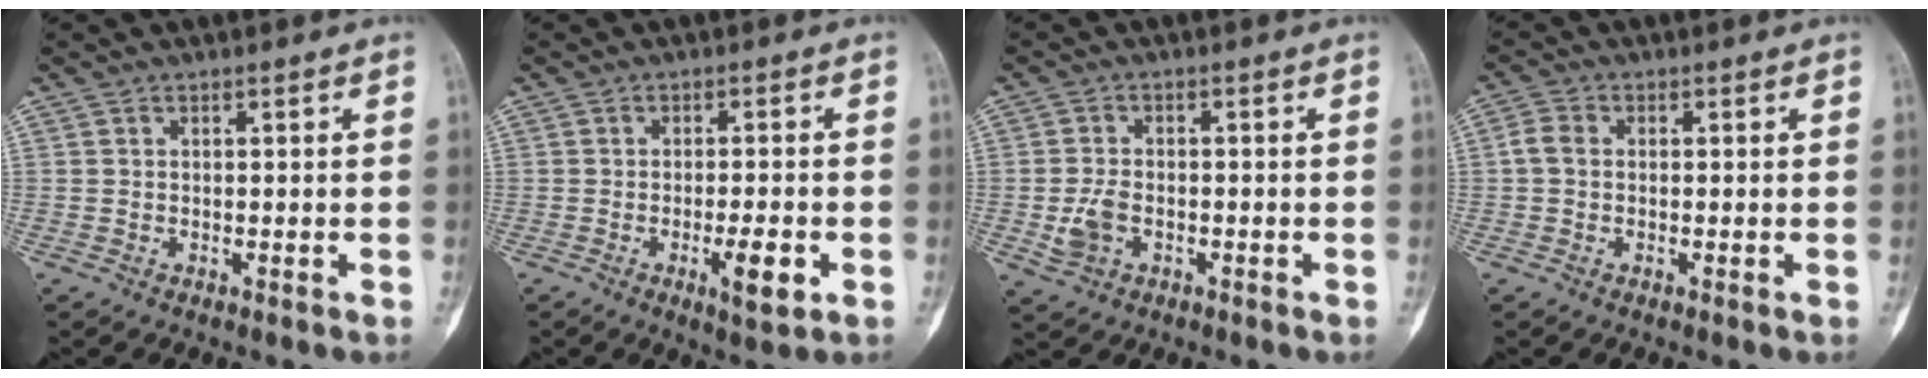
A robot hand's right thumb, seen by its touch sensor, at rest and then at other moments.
{"total": 5.6, "force": [-2.0, 1.4, 5.1], "torque": [-0.076, -0.002, -0.026]}
{"total": 4.6, "force": [-1.3, 3.1, 3.1], "torque": [-0.064, 0.007, -0.022]}
{"total": 2.7, "force": [-0.1, 2.1, 1.7], "torque": [-0.035, 0.007, -0.009]}